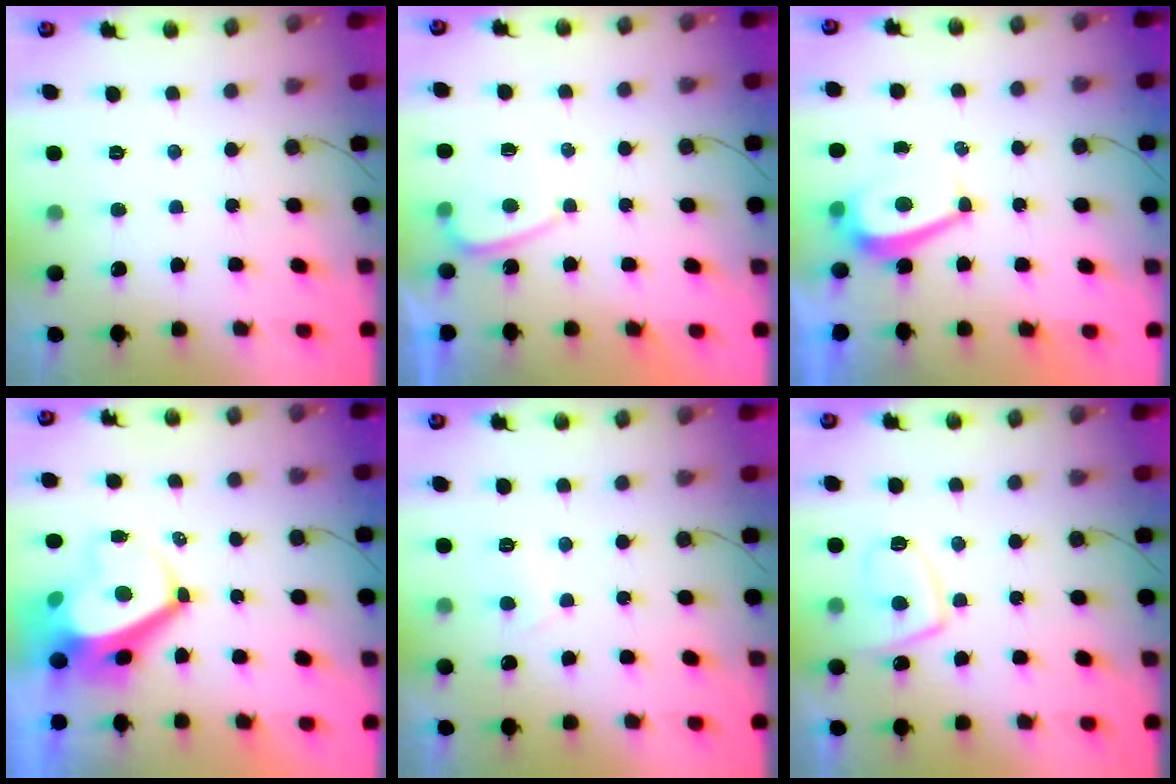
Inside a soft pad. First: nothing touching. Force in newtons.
{"total": 1.9, "press": 1.7, "slide": 0.7}
{"total": 4.1, "press": 4.1, "slide": 0.3}
{"total": 7.3, "press": 7.3, "slide": 0.8}
{"total": 1.9, "press": 1.8, "slide": 0.4}
{"total": 9.8, "press": 9.7, "slide": 1.4}